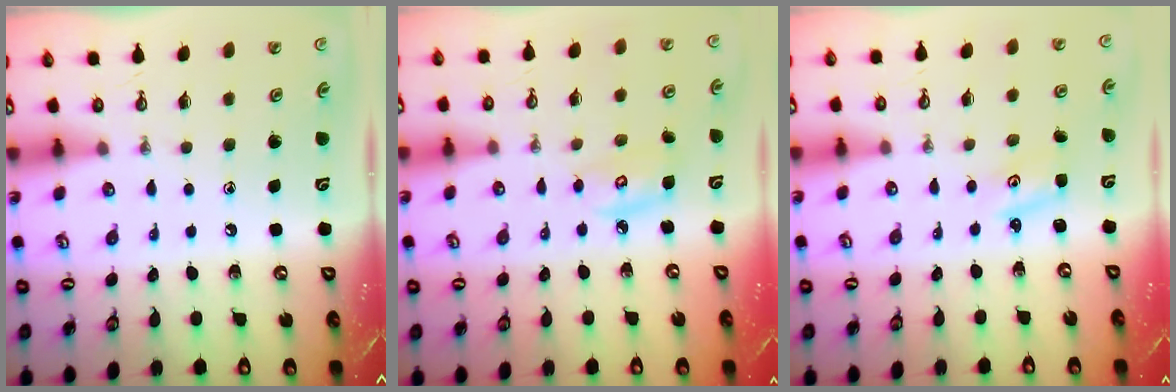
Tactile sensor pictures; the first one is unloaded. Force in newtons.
{"total": 4.6, "press": 4.5, "slide": 0.3}
{"total": 1.5, "press": 1.5, "slide": 0.2}